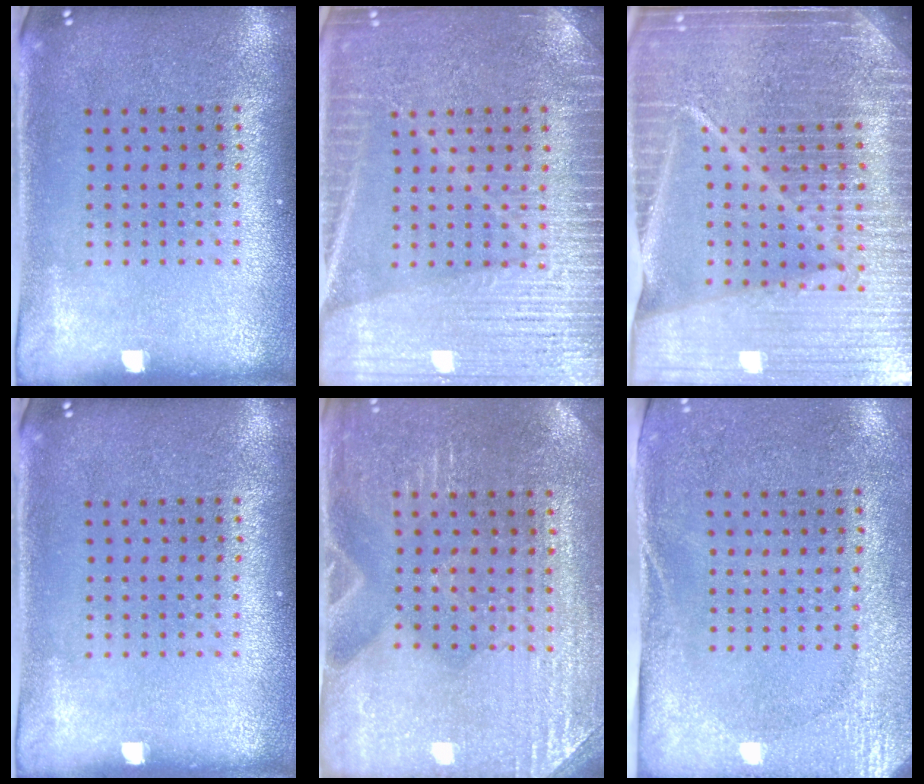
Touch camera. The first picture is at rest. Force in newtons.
{"total": 5.6, "press": 5.5, "slide": 0.9}
{"total": 6.7, "press": 5.7, "slide": 3.4}
{"total": 0.0}
{"total": 3.0, "press": 2.9, "slide": 0.3}
{"total": 2.7, "press": 2.1, "slide": 1.7}